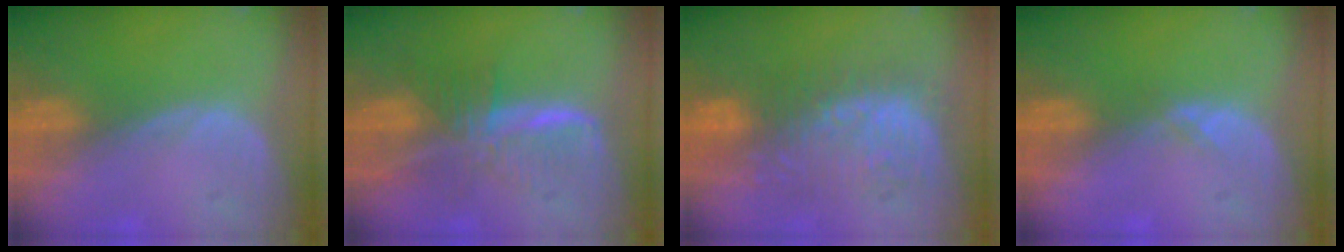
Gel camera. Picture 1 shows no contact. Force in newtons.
{"total": 8.2, "press": 6.9, "slide": 4.4}
{"total": 8.8, "press": 8.8, "slide": 0.2}
{"total": 1.1, "press": 0.8, "slide": 0.7}